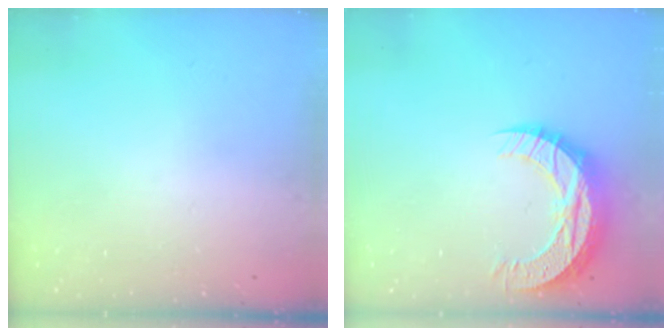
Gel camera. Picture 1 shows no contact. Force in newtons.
{"total": 12.7, "press": 12.7, "slide": 0.9}